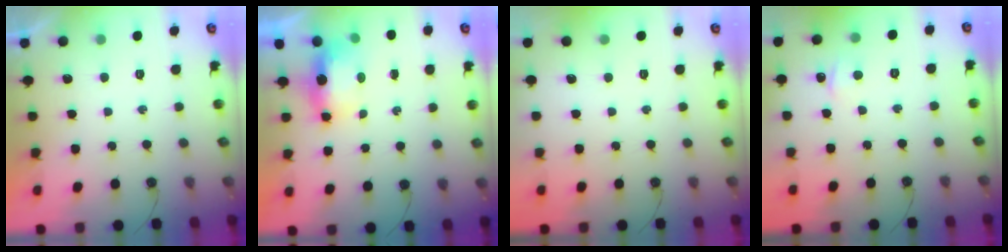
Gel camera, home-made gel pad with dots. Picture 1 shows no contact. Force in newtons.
{"total": 10.0, "press": 7.0, "slide": 7.1}
{"total": 0.0}
{"total": 2.4, "press": 2.4, "slide": 0.4}